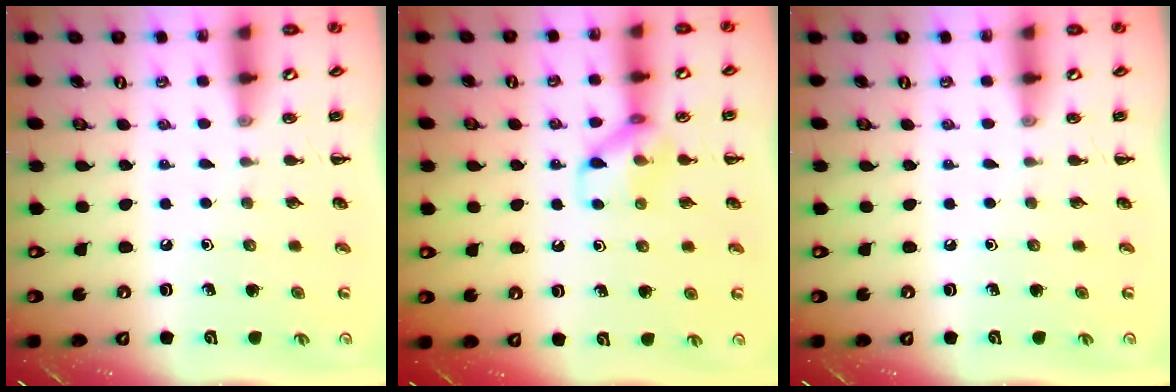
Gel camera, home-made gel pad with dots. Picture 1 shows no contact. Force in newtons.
{"total": 9.3, "press": 9.3, "slide": 0.1}
{"total": 0.0}